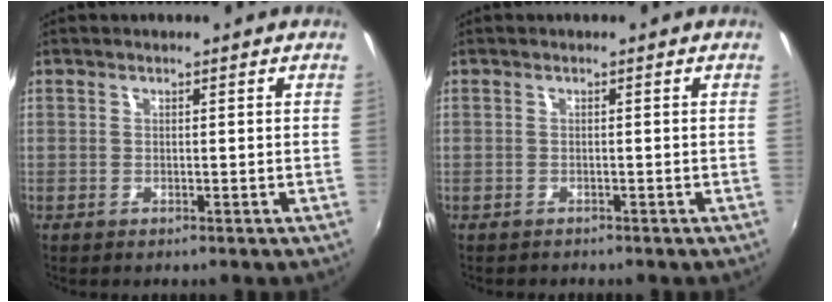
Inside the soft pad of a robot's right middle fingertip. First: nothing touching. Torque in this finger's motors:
{"motor_torque": [-0.12, -0.17, -0.05, 0.00]}